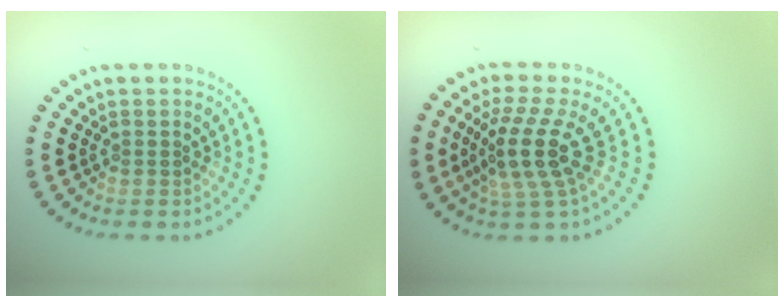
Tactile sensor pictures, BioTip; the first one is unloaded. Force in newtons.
{"total": 4.3, "press": 3.4, "slide": 2.7}